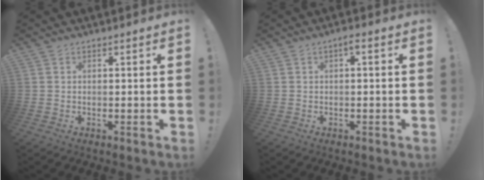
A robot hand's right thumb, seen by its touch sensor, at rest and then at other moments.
{"total": 1.7, "force": [-0.3, 0.2, 1.7], "torque": [-0.031, 0.006, -0.009]}